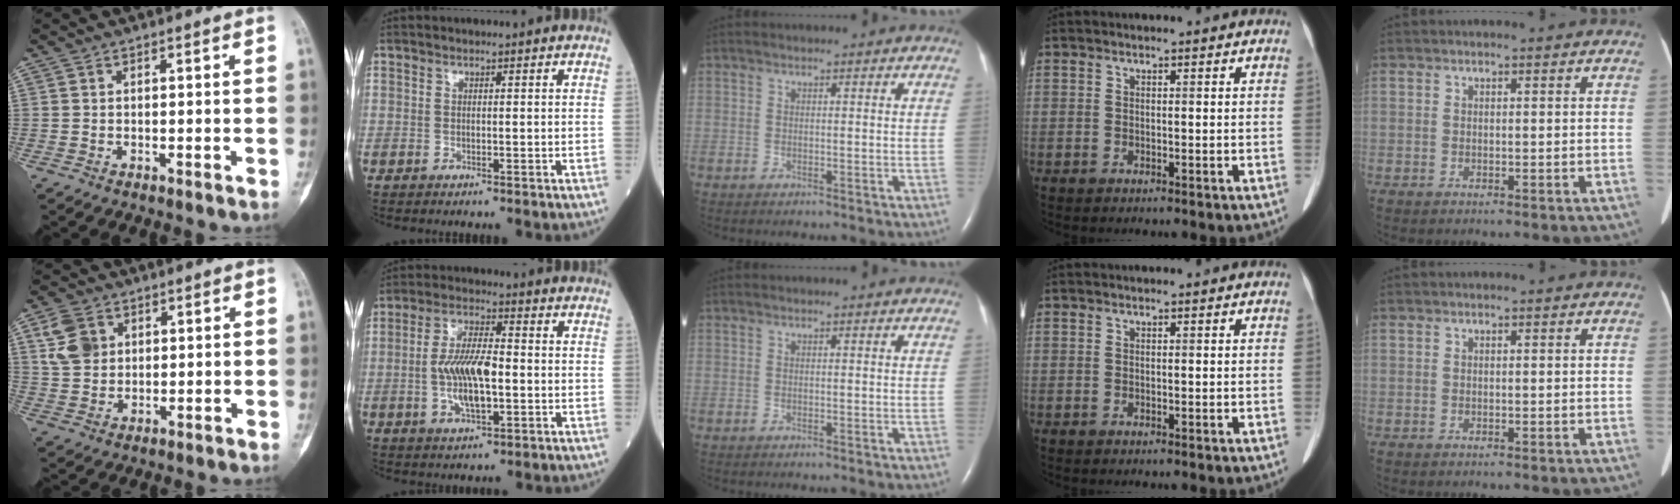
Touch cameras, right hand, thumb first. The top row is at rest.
{"thumb": {"total": 6.7, "force": [2.5, 5.1, 3.5], "torque": [-0.052, -0.001, 0.051]}, "index": {"total": 9.2, "force": [-1.1, 2.7, 8.7], "torque": [-0.177, 0.004, -0.020]}}